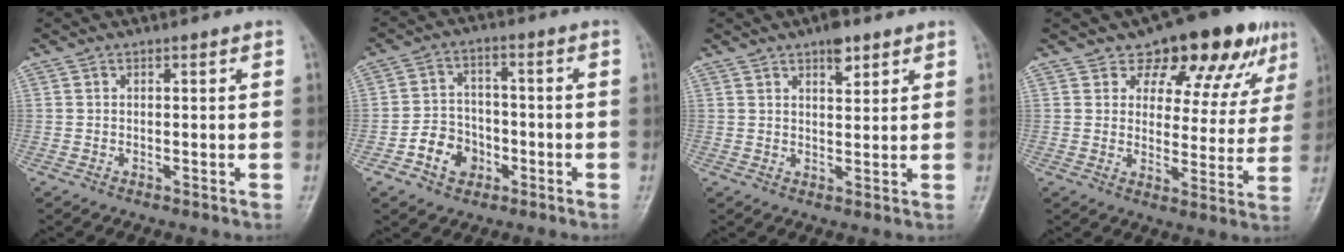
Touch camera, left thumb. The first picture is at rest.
{"total": 7.6, "force": [-3.2, 6.2, 3.1], "torque": [-0.025, 0.025, -0.057]}
{"total": 4.3, "force": [2.8, 1.8, 2.7], "torque": [-0.027, -0.014, 0.043]}
{"total": 15.3, "force": [9.9, 7.9, 8.5], "torque": [-0.054, -0.041, 0.131]}